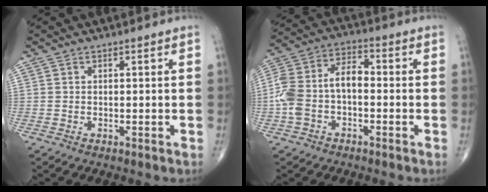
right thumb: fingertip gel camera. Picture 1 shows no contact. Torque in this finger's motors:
{"motor_torque": [1.41, 1.27, 1.01, -0.42, 0.06]}